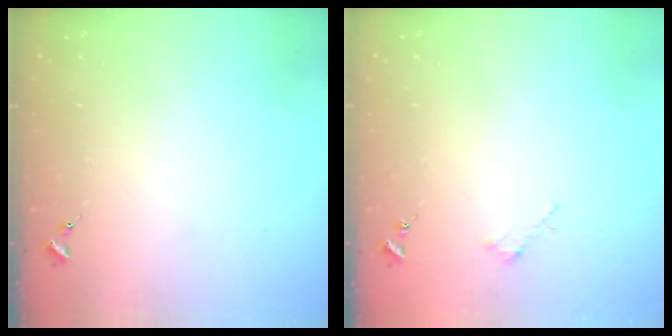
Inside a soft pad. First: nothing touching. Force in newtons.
{"total": 1.8, "press": 1.8, "slide": 0.2}